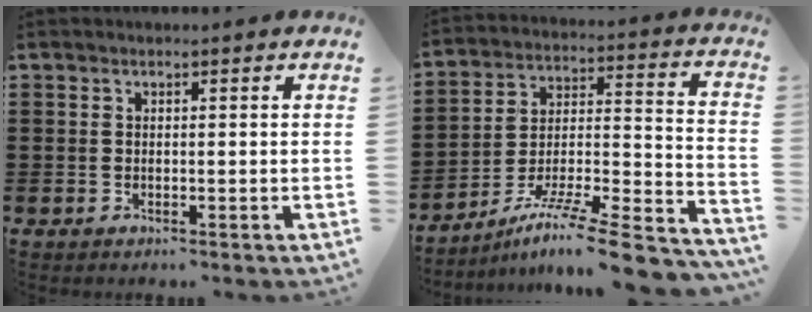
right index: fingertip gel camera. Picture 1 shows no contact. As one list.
[{"total": 10.4, "force": [-7.7, 0.0, 6.9], "torque": [-0.114, -0.006, -0.150]}]